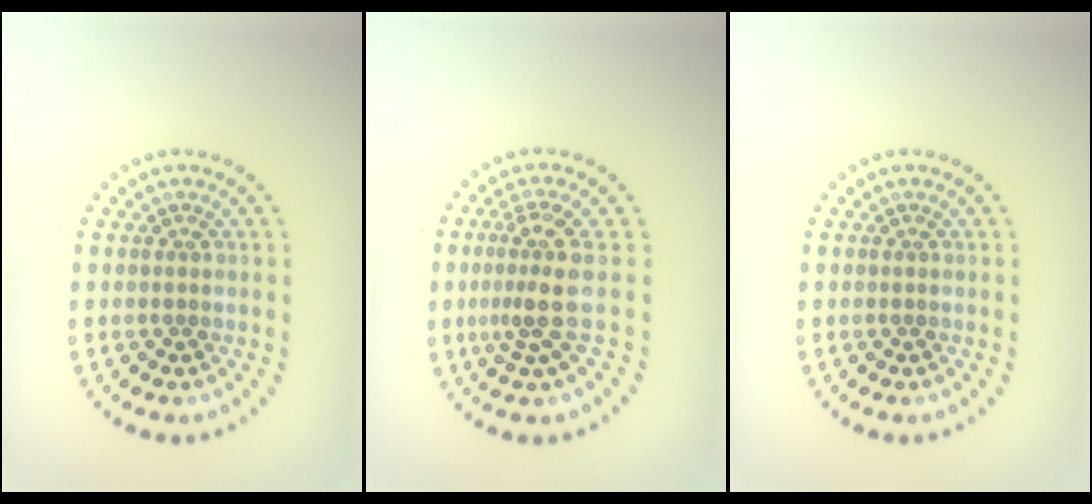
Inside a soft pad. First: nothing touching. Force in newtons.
{"total": 3.2, "press": 2.3, "slide": 2.2}
{"total": 0.0}